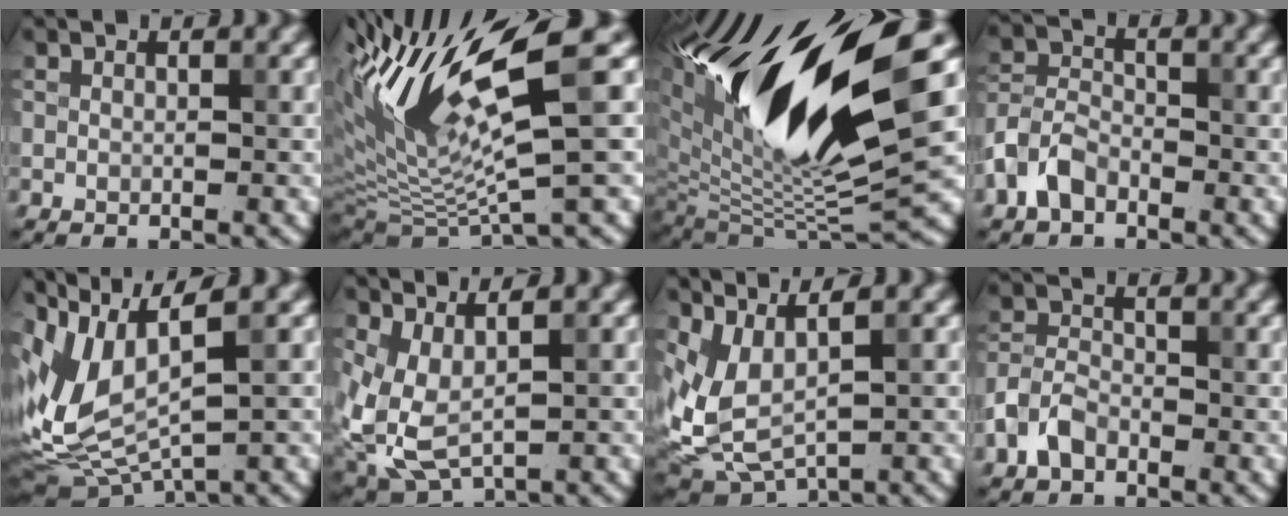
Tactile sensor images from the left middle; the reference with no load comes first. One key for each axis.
{"total": 11.0, "fx": 3.7, "fy": 2.7, "fz": 10.0, "tx": -0.188, "ty": 0.000, "tz": 0.077}
{"total": 16.3, "fx": 6.2, "fy": 6.1, "fz": 13.8, "tx": -0.256, "ty": 0.007, "tz": 0.103}
{"total": 3.6, "fx": -2.2, "fy": 2.1, "fz": 1.9, "tx": -0.038, "ty": 0.006, "tz": -0.054}
{"total": 8.0, "fx": 1.5, "fy": 3.4, "fz": 7.0, "tx": -0.165, "ty": -0.007, "tz": 0.042}
{"total": 4.2, "fx": 0.8, "fy": 1.8, "fz": 3.7, "tx": -0.095, "ty": -0.016, "tz": 0.023}
{"total": 4.8, "fx": 2.0, "fy": 2.0, "fz": 3.9, "tx": -0.102, "ty": -0.008, "tz": 0.051}
{"total": 3.0, "fx": -1.9, "fy": 1.8, "fz": 1.6, "tx": -0.033, "ty": 0.006, "tz": -0.047}